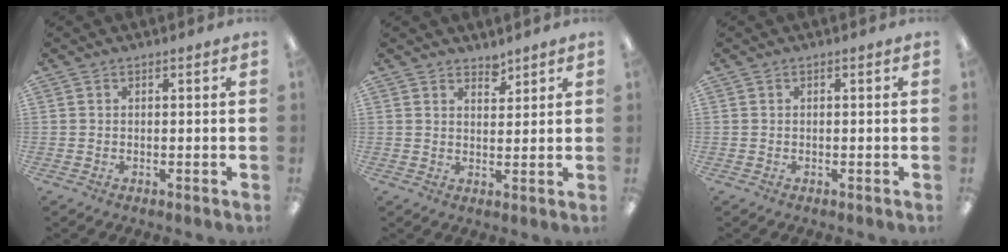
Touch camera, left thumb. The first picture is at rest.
{"total": 3.1, "force": [2.9, 1.2, 0.5], "torque": [0.003, -0.021, 0.051]}
{"total": 0.0}